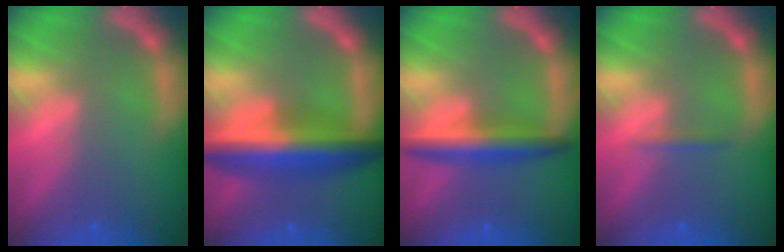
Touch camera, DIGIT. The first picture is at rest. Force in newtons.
{"total": 8.5}
{"total": 5.0}
{"total": 0.9}